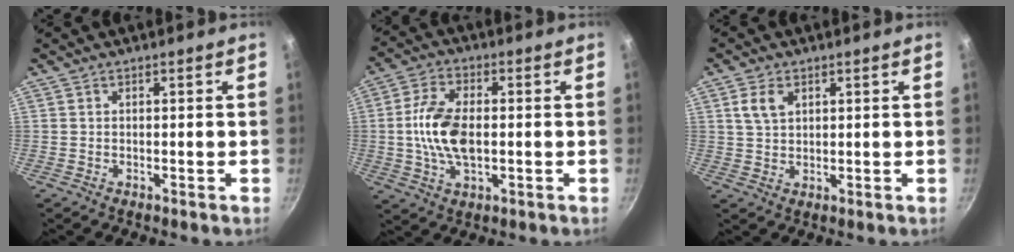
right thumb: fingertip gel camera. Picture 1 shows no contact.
{"total": 10.9, "force": [-0.3, 6.0, 9.1], "torque": [-0.174, 0.015, -0.012]}
{"total": 4.4, "force": [1.8, 2.9, 2.8], "torque": [-0.042, -0.001, 0.036]}